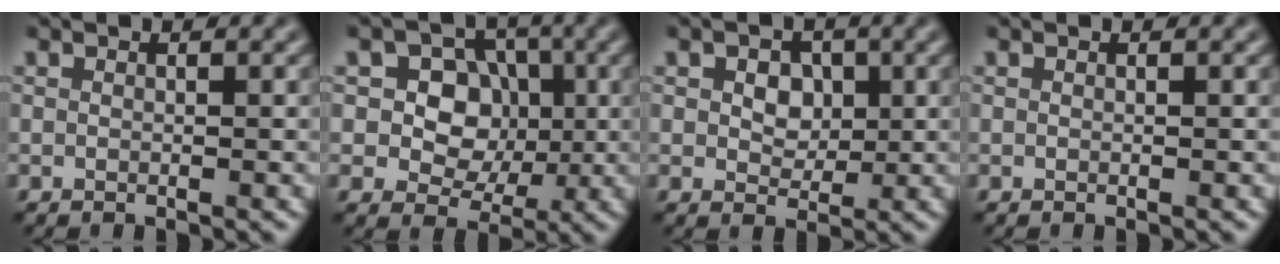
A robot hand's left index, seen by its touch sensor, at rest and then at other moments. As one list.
[{"total": 6.4, "force": [0.8, 5.3, 3.4], "torque": [-0.050, 0.011, -0.002]}, {"total": 3.1, "force": [0.7, 2.3, 2.0], "torque": [-0.034, 0.002, 0.002]}, {"total": 0.0}]